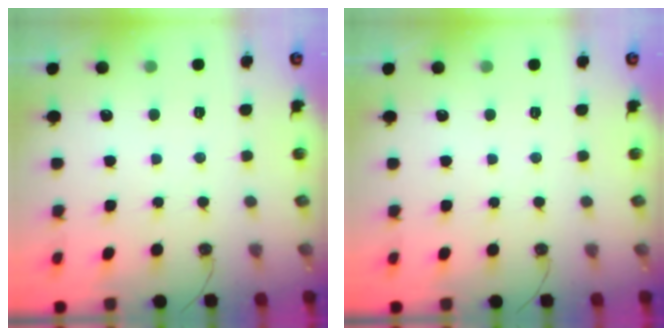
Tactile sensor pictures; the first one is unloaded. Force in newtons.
{"total": 0.0}